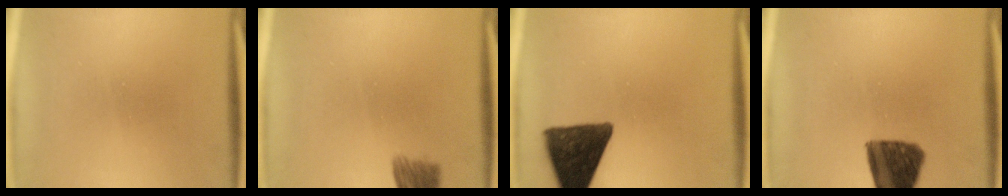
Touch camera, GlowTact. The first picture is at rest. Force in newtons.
{"total": 3.9}
{"total": 12.3}
{"total": 11.2}